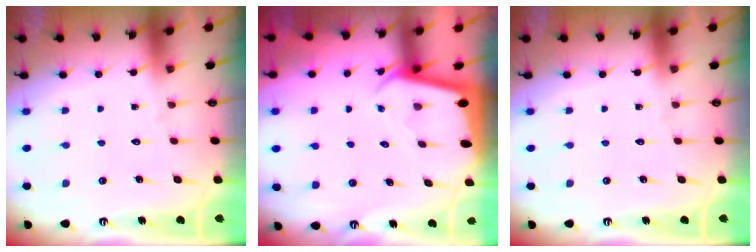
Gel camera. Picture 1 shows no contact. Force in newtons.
{"total": 1.9, "press": 1.9, "slide": 0.1}
{"total": 0.0}